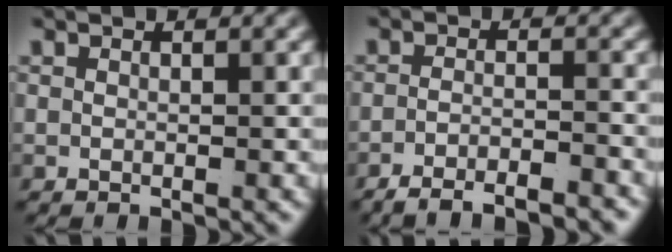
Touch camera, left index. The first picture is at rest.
{"total": 5.5, "force": [-5.2, 0.9, 1.5], "torque": [-0.023, -0.016, -0.082]}